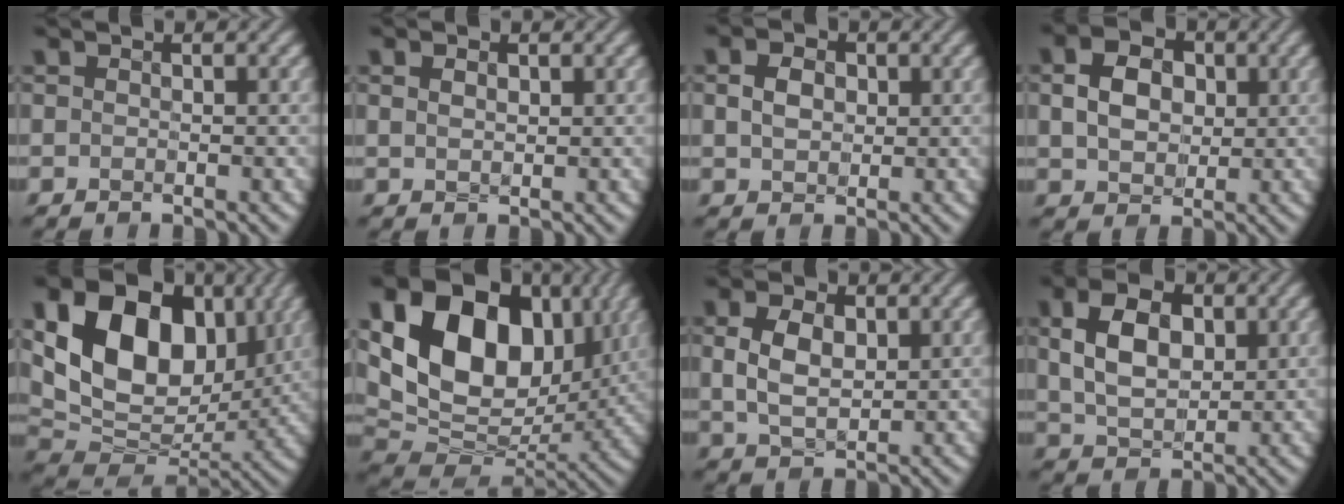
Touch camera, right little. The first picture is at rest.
{"total": 0.7, "force": [0.2, 0.5, 0.5], "torque": [-0.016, -0.002, 0.016]}
{"total": 2.1, "force": [-0.1, 1.7, 1.3], "torque": [-0.036, 0.000, 0.005]}
{"total": 4.1, "force": [0.2, 3.2, 2.6], "torque": [-0.062, 0.003, 0.007]}
{"total": 14.5, "force": [3.7, 10.1, 9.7], "torque": [-0.188, 0.014, 0.076]}
{"total": 16.0, "force": [4.7, 10.9, 10.7], "torque": [-0.210, 0.022, 0.090]}
{"total": 3.5, "force": [0.2, 2.3, 2.7], "torque": [-0.068, -0.003, 0.014]}
{"total": 5.7, "force": [0.8, 3.7, 4.3], "torque": [-0.094, 0.004, 0.020]}